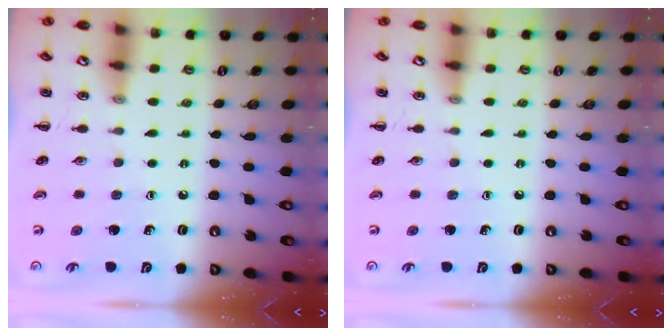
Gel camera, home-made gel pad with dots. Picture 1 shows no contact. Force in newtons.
{"total": 0.0}